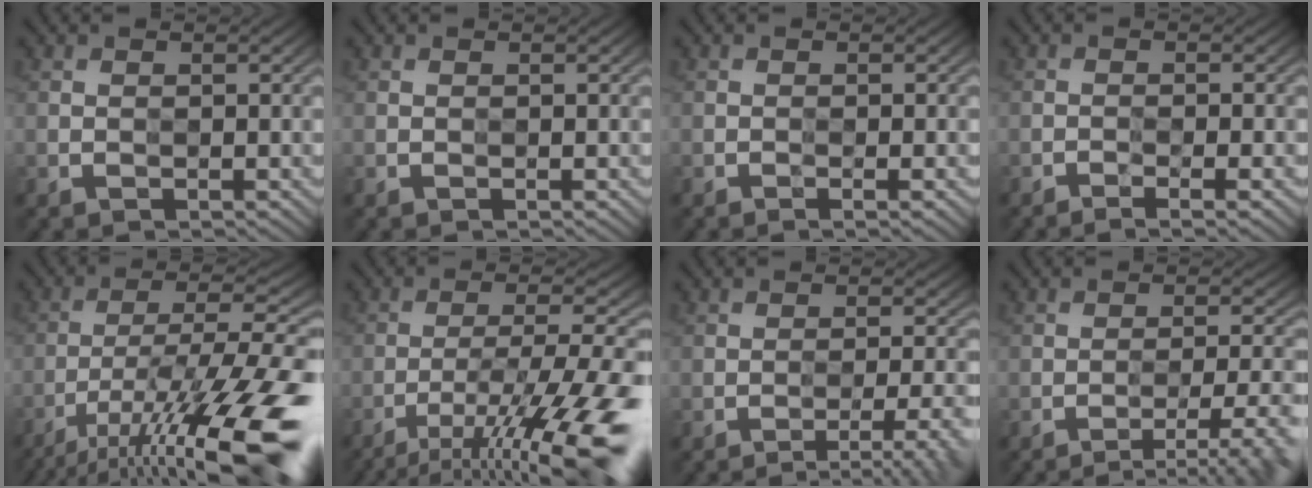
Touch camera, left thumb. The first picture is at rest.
{"total": 0.0}
{"total": 1.0, "force": [-0.5, 0.1, 0.9], "torque": [-0.015, -0.001, -0.010]}
{"total": 2.7, "force": [-1.6, 0.3, 2.1], "torque": [-0.033, 0.004, -0.033]}
{"total": 19.2, "force": [-11.2, 4.7, 14.8], "torque": [-0.247, -0.010, -0.190]}
{"total": 15.9, "force": [-9.7, 3.6, 12.0], "torque": [-0.207, -0.017, -0.145]}
{"total": 7.2, "force": [-4.9, 1.3, 5.2], "torque": [-0.070, 0.012, -0.060]}
{"total": 8.2, "force": [-5.3, 1.7, 6.0], "torque": [-0.089, 0.009, -0.067]}